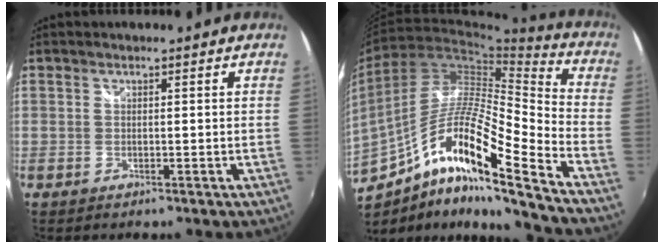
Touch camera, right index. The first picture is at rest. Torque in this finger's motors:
{"motor_torque": [0.31, -0.42, 0.56, 0.11]}